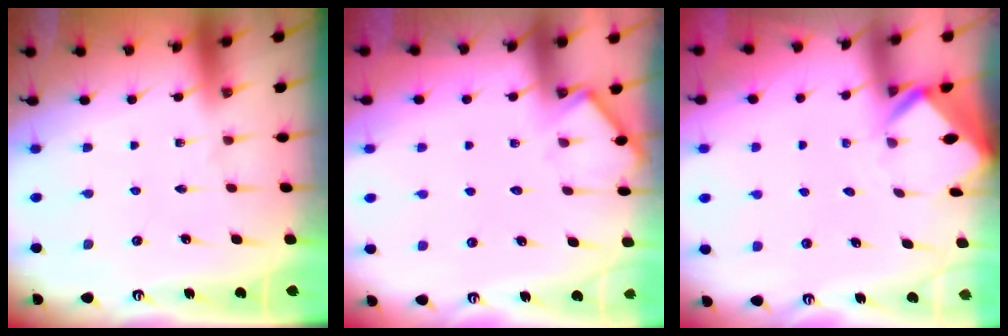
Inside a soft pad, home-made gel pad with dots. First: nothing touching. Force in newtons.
{"total": 5.5, "press": 5.5, "slide": 0.4}
{"total": 2.8, "press": 2.8, "slide": 0.2}